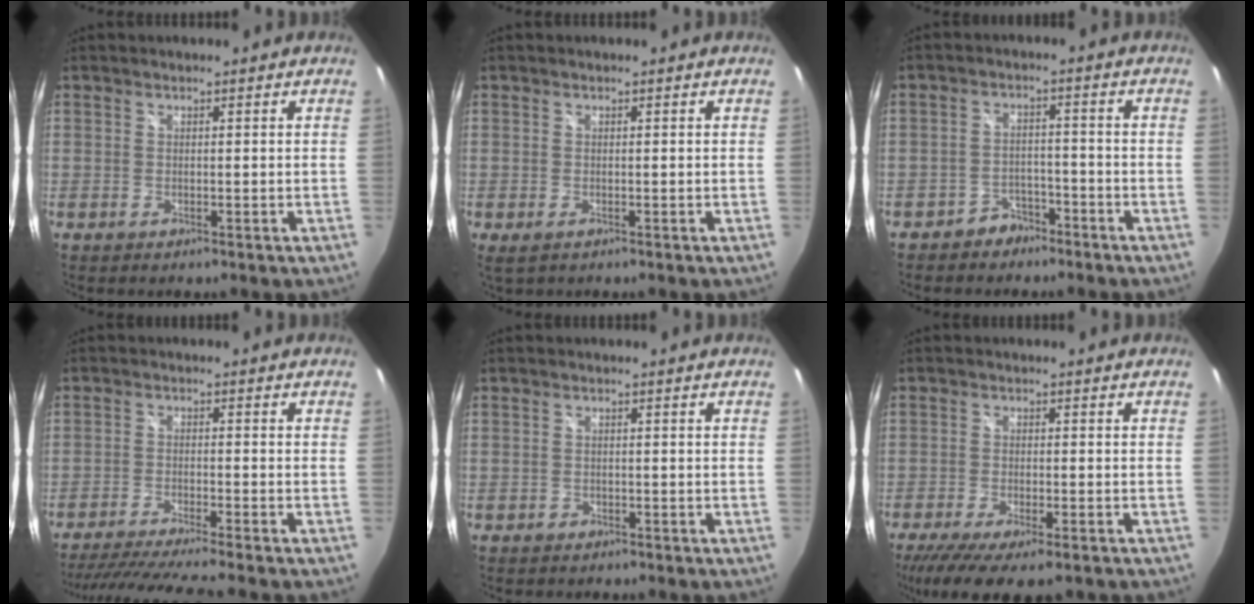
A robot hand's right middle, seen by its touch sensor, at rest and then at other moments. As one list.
[{"total": 1.5, "force": [-0.5, 0.8, 1.1], "torque": [-0.025, -0.007, -0.005]}, {"total": 4.6, "force": [-3.6, 2.8, 0.5], "torque": [-0.016, 0.019, -0.054]}, {"total": 12.6, "force": [-11.0, -0.5, 6.2], "torque": [-0.129, -0.021, -0.178]}, {"total": 1.3, "force": [-0.9, 0.9, 0.2], "torque": [-0.008, 0.002, -0.011]}, {"total": 11.8, "force": [-8.7, 3.0, 7.4], "torque": [-0.159, -0.047, -0.141]}]